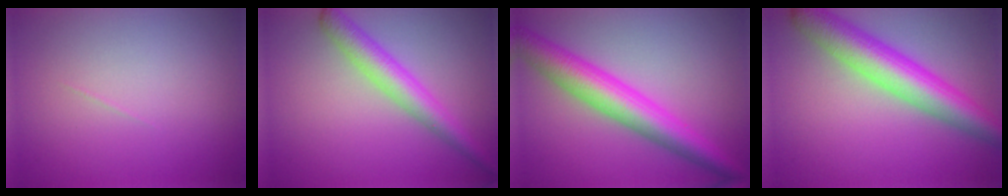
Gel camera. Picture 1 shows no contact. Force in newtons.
{"total": 4.0, "press": 4.0, "slide": 0.1}
{"total": 6.7, "press": 6.7, "slide": 0.1}
{"total": 7.3, "press": 7.3, "slide": 0.2}